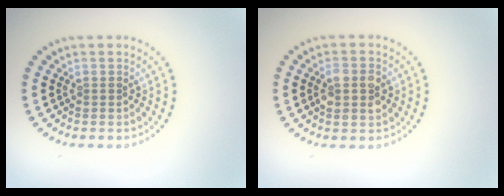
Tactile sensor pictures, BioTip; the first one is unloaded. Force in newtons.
{"total": 2.8, "press": 2.8, "slide": 0.3}